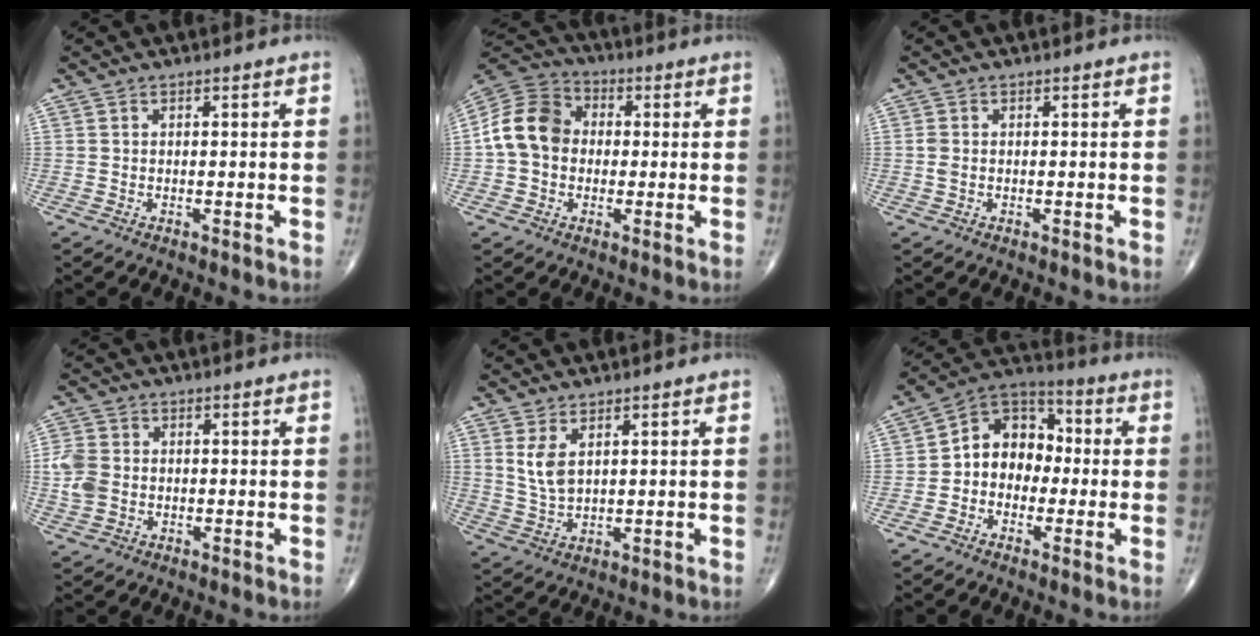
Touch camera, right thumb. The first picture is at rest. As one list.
[{"total": 11.5, "force": [0.0, 9.3, 6.7], "torque": [-0.113, 0.032, -0.012]}, {"total": 1.2, "force": [-0.1, 0.8, 0.9], "torque": [-0.023, 0.002, -0.001]}, {"total": 5.9, "force": [-0.5, 4.7, 3.6], "torque": [-0.084, 0.005, -0.015]}, {"total": 4.9, "force": [1.9, 2.4, 3.8], "torque": [-0.073, -0.011, 0.049]}, {"total": 10.9, "force": [-0.8, 8.7, 6.6], "torque": [-0.067, 0.042, -0.032]}]